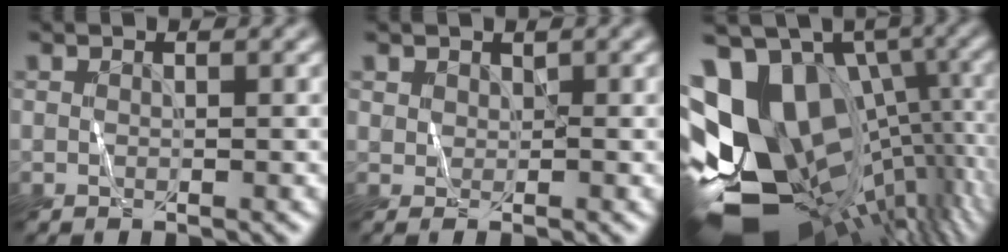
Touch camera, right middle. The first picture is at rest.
{"total": 1.1, "force": [0.5, 0.7, 0.6], "torque": [-0.010, -0.001, 0.011]}
{"total": 17.5, "force": [-1.4, 12.1, 12.6], "torque": [-0.197, -0.004, 0.011]}